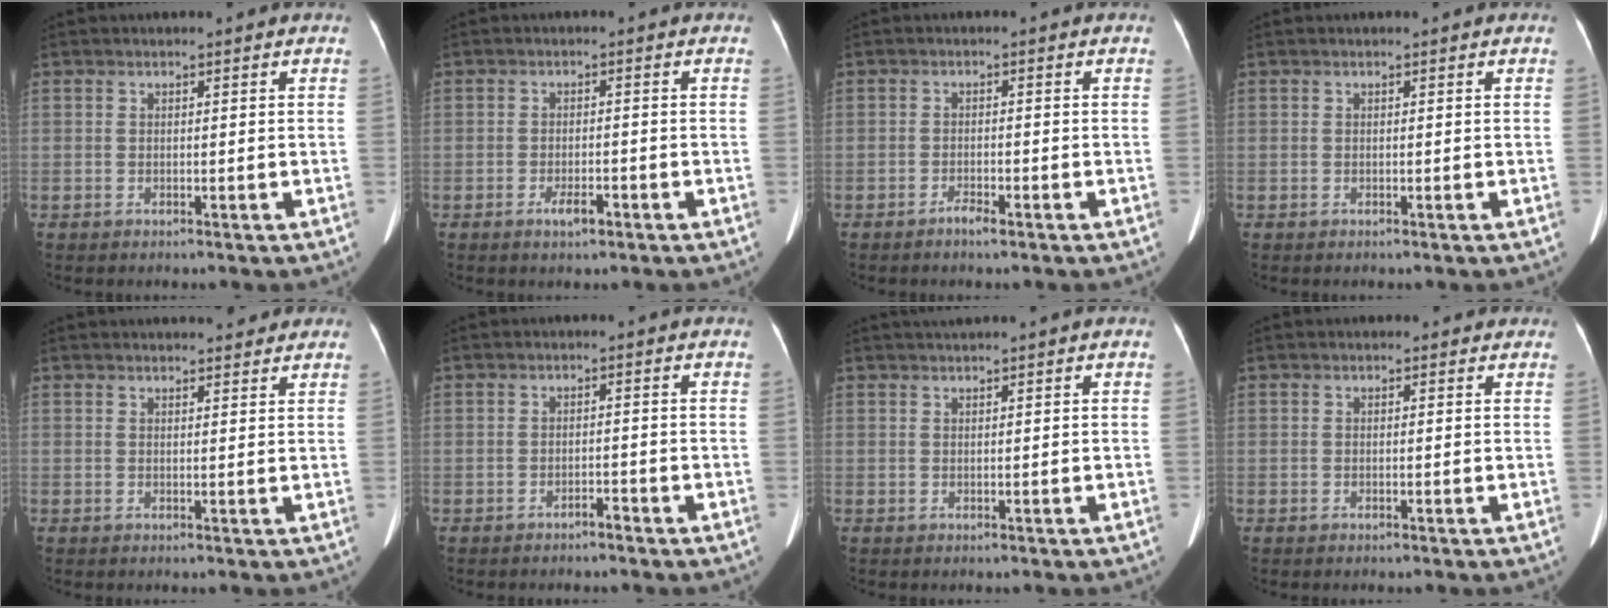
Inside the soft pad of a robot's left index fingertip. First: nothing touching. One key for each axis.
{"total": 2.6, "fx": -1.5, "fy": 0.8, "fz": 1.9, "tx": -0.033, "ty": 0.000, "tz": -0.025}
{"total": 1.7, "fx": -1.3, "fy": 0.2, "fz": 1.0, "tx": -0.022, "ty": -0.002, "tz": -0.022}
{"total": 0.0}
{"total": 5.9, "fx": 5.3, "fy": 1.4, "fz": 2.1, "tx": -0.021, "ty": 0.018, "tz": 0.062}
{"total": 1.1, "fx": -1.0, "fy": 0.3, "fz": 0.4, "tx": -0.007, "ty": 0.001, "tz": -0.014}
{"total": 1.3, "fx": 1.1, "fy": -0.3, "fz": 0.6, "tx": -0.012, "ty": 0.013, "tz": 0.026}
{"total": 1.0, "fx": 0.7, "fy": 0.6, "fz": 0.1, "tx": -0.001, "ty": 0.000, "tz": 0.000}